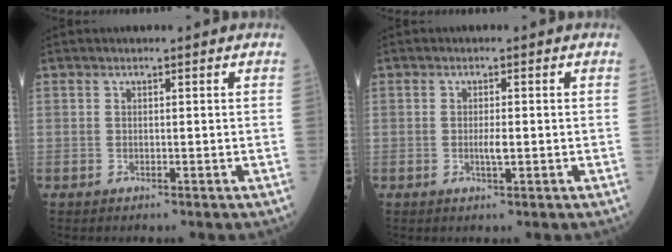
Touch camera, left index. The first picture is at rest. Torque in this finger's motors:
{"motor_torque": [0.38, 0.24, 0.03, 0.01]}